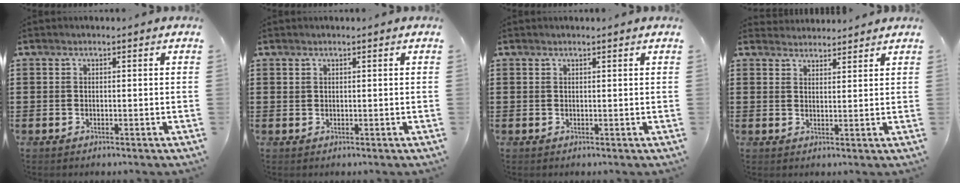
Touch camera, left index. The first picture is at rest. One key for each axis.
{"total": 0.5, "fx": 0.4, "fy": 0.4, "fz": 0.0, "tx": -0.003, "ty": 0.002, "tz": 0.008}
{"total": 0.5, "fx": 0.4, "fy": -0.1, "fz": 0.3, "tx": -0.006, "ty": -0.001, "tz": 0.008}
{"total": 2.4, "fx": 2.4, "fy": 0.3, "fz": -0.4, "tx": 0.001, "ty": -0.005, "tz": 0.047}